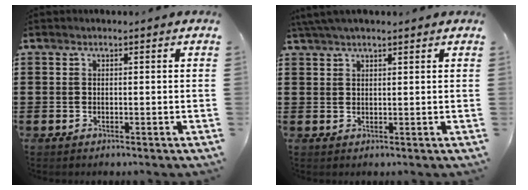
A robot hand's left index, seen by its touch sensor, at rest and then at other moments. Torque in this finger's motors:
{"motor_torque": [1.60, -0.54, 1.05, 0.21]}